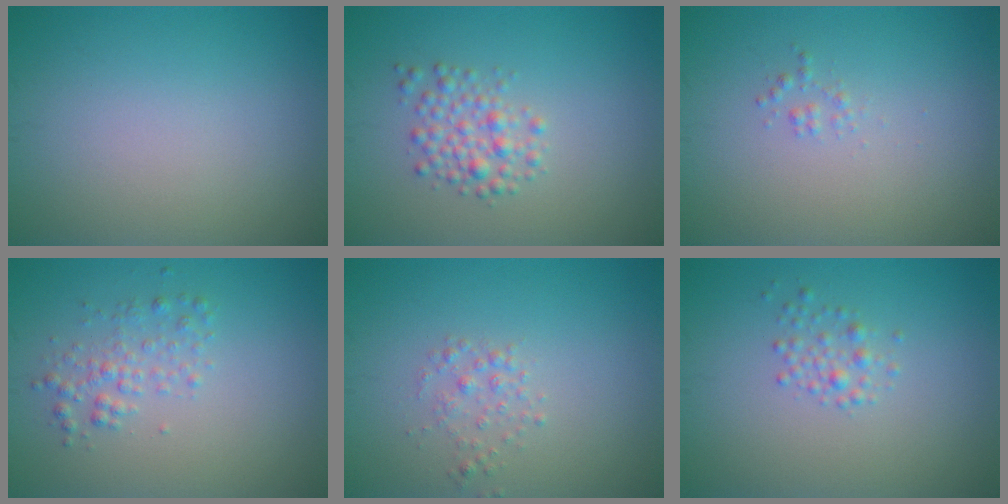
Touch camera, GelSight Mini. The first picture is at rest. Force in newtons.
{"total": 2.5, "press": 2.5, "slide": 0.1}
{"total": 0.7, "press": 0.7, "slide": 0.0}
{"total": 2.0, "press": 2.0, "slide": 0.1}
{"total": 1.3, "press": 1.3, "slide": 0.0}
{"total": 1.4, "press": 1.4, "slide": 0.0}